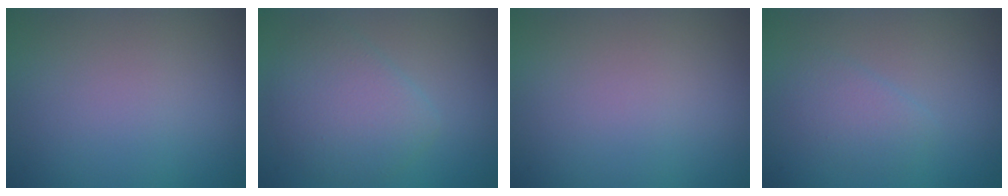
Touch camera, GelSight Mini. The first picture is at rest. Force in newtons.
{"total": 4.0, "press": 4.0, "slide": 0.1}
{"total": 0.0}
{"total": 1.8, "press": 1.8, "slide": 0.1}